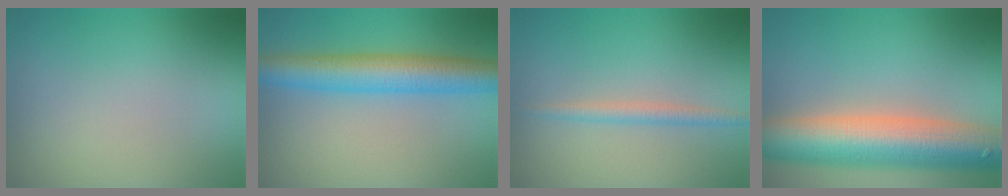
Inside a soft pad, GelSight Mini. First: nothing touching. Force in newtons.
{"total": 6.7, "press": 6.7, "slide": 0.1}
{"total": 1.7, "press": 1.7, "slide": 0.0}
{"total": 10.8, "press": 10.8, "slide": 0.6}